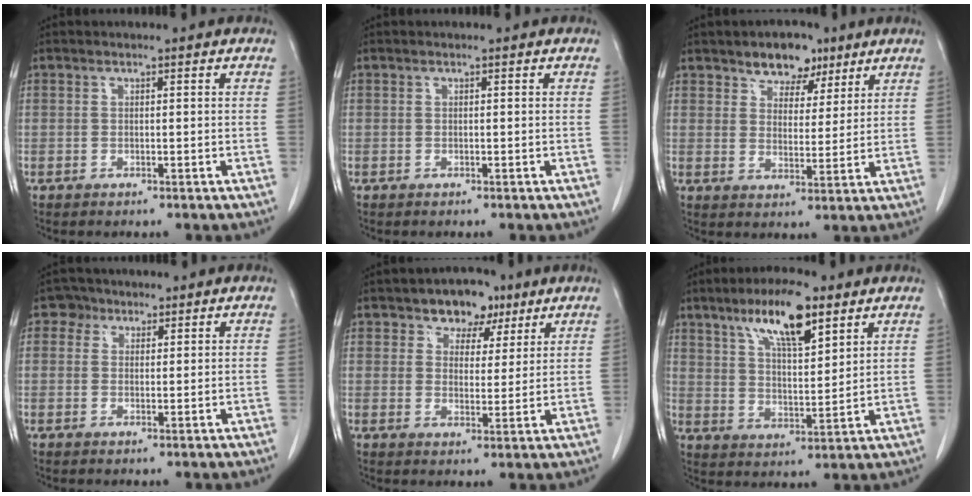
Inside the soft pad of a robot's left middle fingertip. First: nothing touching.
{"total": 0.0}
{"total": 6.7, "force": [4.7, 3.9, 2.8], "torque": [-0.036, 0.006, 0.077]}
{"total": 2.6, "force": [1.6, 2.1, 0.1], "torque": [0.004, 0.001, 0.020]}
{"total": 6.5, "force": [4.2, 4.3, 2.6], "torque": [-0.028, 0.011, 0.066]}
{"total": 11.5, "force": [7.2, 2.7, 8.5], "torque": [-0.152, 0.005, 0.128]}